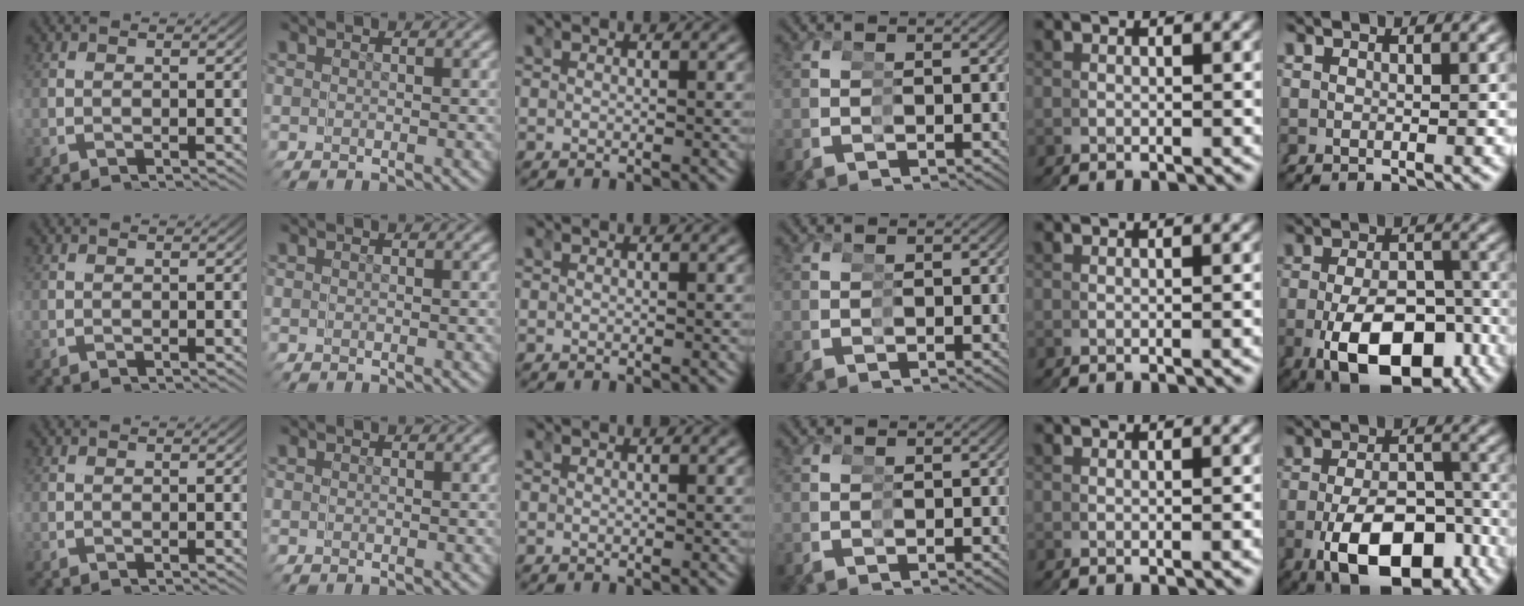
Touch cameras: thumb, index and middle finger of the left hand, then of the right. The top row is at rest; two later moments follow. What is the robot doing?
{"motion": "grasp_and_lifting", "object": "tape"}